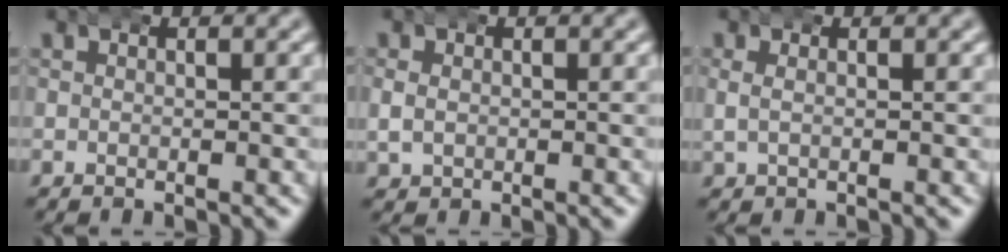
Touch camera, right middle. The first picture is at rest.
{"total": 1.7, "force": [0.0, 1.5, 0.7], "torque": [-0.020, -0.001, 0.004]}
{"total": 1.7, "force": [0.3, 1.1, 1.2], "torque": [-0.023, 0.008, 0.002]}